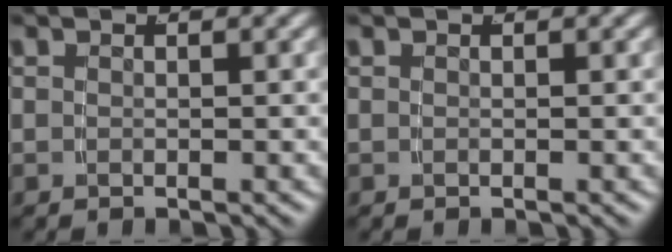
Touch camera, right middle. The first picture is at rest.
{"total": 0.0}